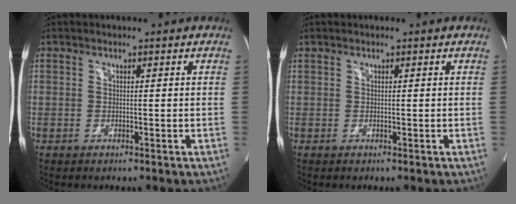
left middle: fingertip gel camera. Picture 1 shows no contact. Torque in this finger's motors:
{"motor_torque": [0.29, -0.28, -0.11, 0.02]}